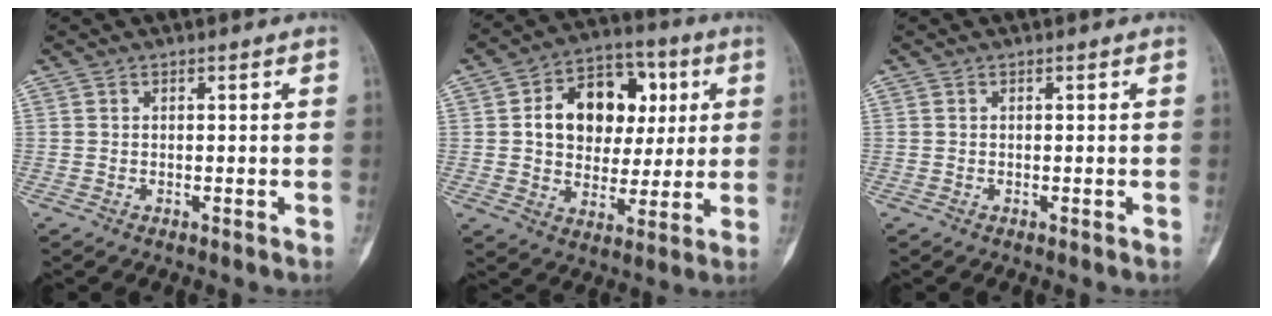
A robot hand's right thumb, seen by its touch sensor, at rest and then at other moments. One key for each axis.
{"total": 16.3, "fx": 3.4, "fy": 12.0, "fz": 10.5, "tx": -0.110, "ty": 0.012, "tz": 0.053}
{"total": 0.0}